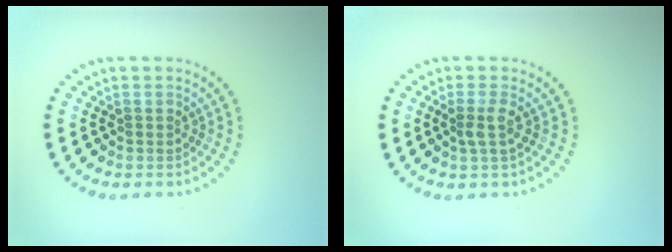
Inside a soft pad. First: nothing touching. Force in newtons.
{"total": 1.5, "press": 1.2, "slide": 0.9}